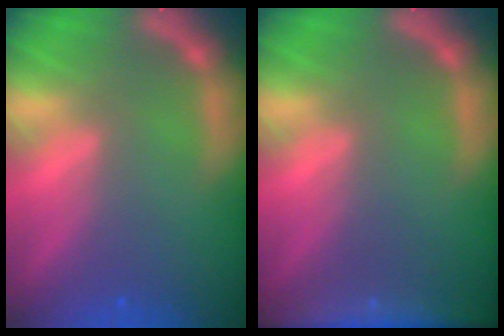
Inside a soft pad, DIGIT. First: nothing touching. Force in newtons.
{"total": 7.4}